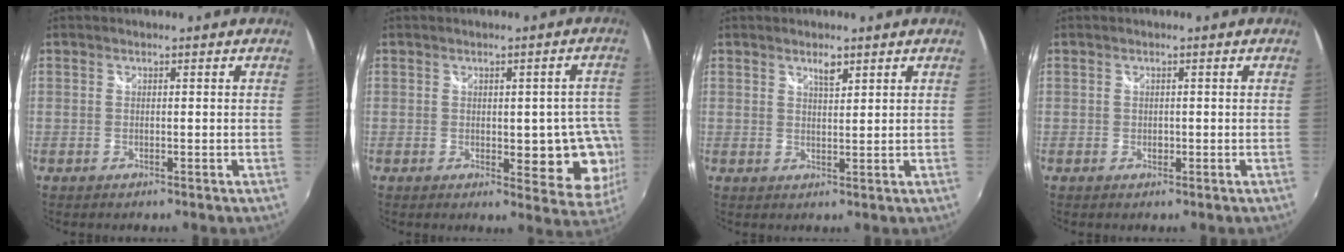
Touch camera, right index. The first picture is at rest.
{"total": 10.4, "force": [-1.7, 4.8, 9.1], "torque": [-0.090, 0.000, -0.012]}
{"total": 2.3, "force": [1.7, 0.7, 1.5], "torque": [-0.023, 0.001, 0.028]}
{"total": 0.9, "force": [-0.2, 0.8, 0.2], "torque": [-0.003, -0.003, -0.003]}